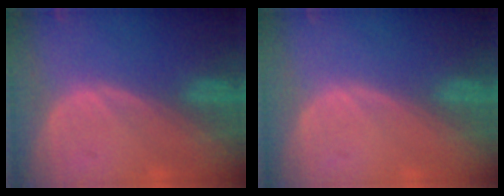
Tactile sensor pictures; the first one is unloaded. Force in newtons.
{"total": 0.0}